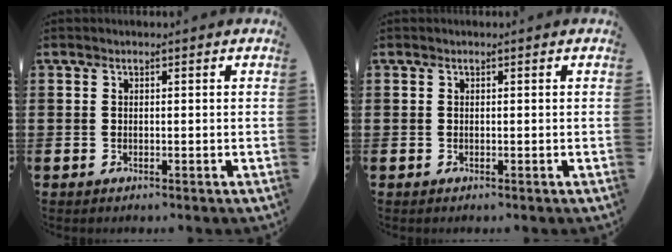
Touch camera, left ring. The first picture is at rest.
{"total": 0.0}